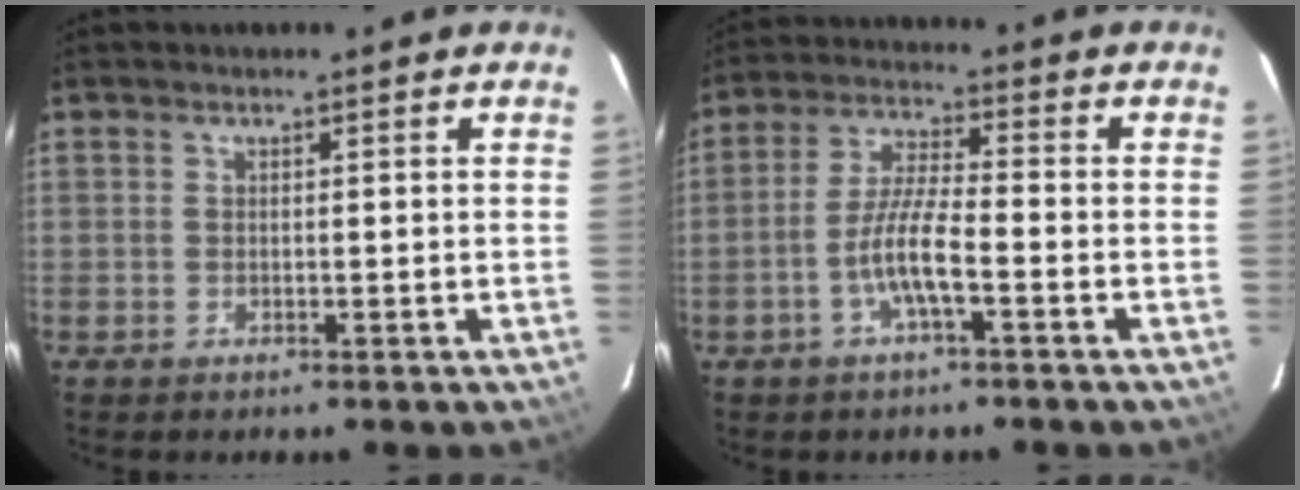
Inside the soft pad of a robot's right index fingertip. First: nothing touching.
{"total": 6.9, "force": [-3.0, 0.7, 6.1], "torque": [-0.129, 0.005, -0.056]}